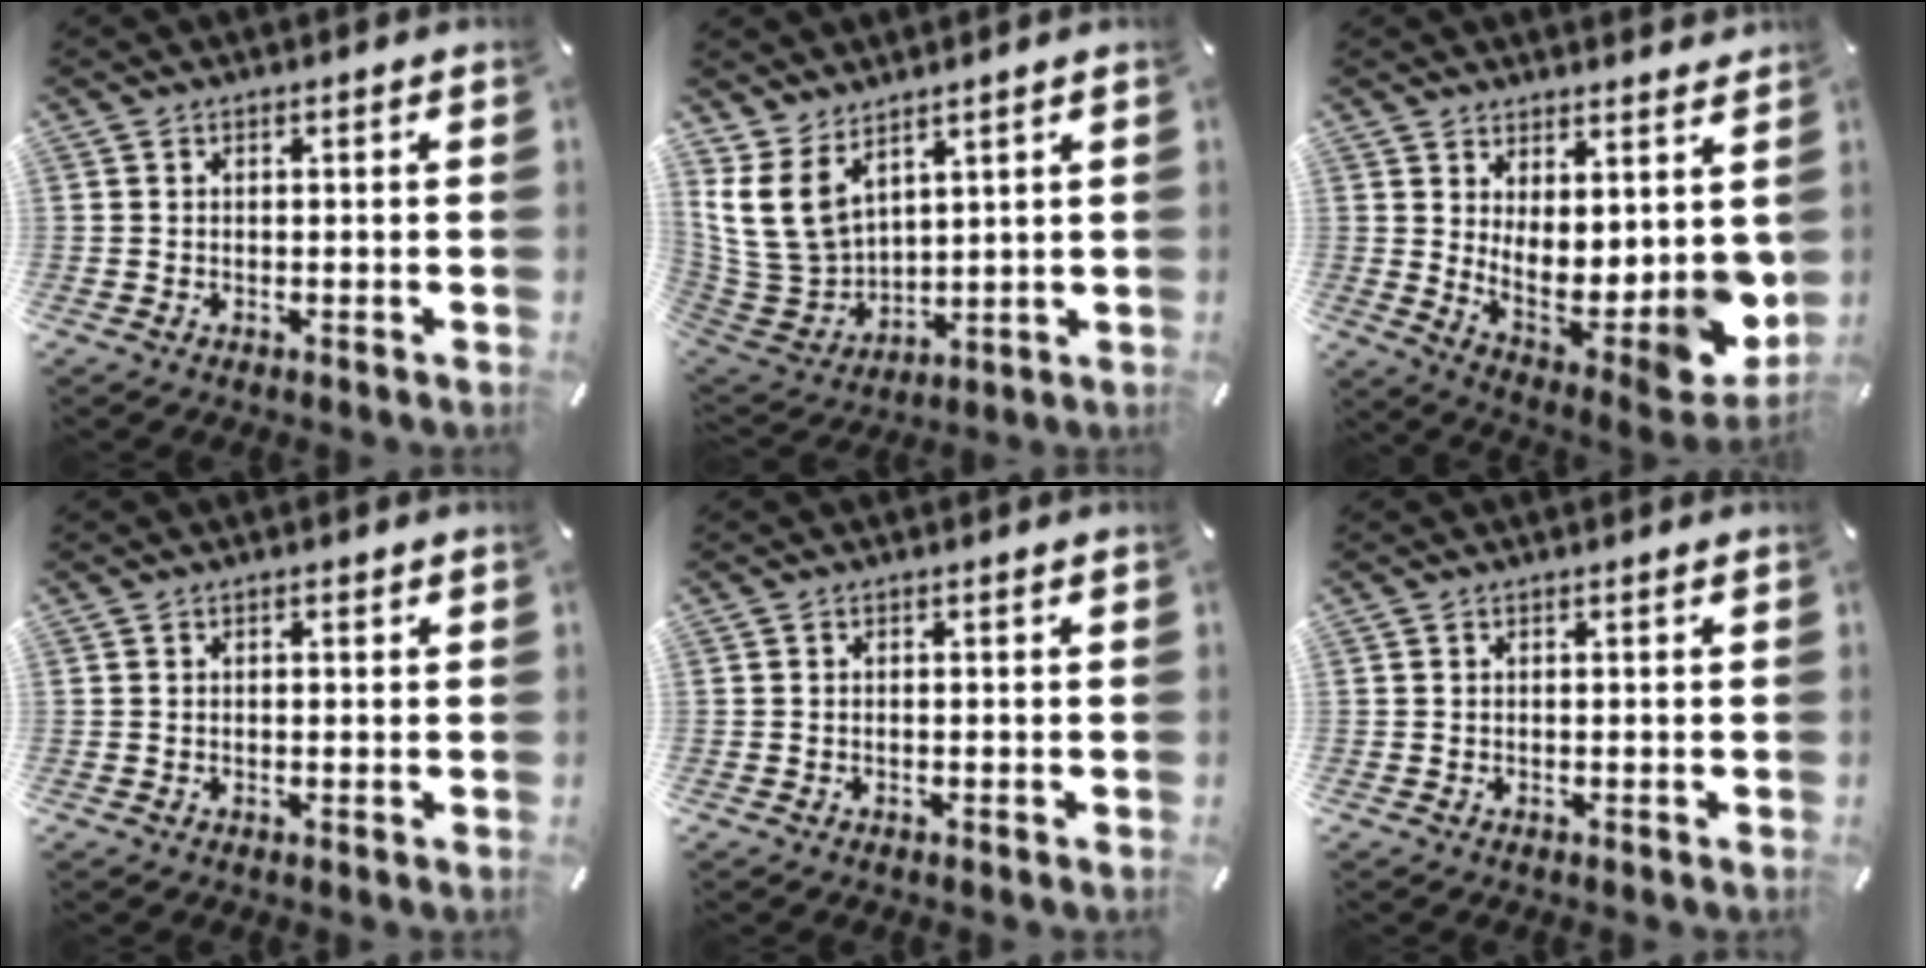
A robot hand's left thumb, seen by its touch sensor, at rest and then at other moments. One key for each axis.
{"total": 11.8, "fx": 6.3, "fy": 8.2, "fz": 5.7, "tx": -0.144, "ty": -0.027, "tz": 0.128}
{"total": 8.7, "fx": 1.2, "fy": 5.1, "fz": 6.9, "tx": -0.061, "ty": -0.052, "tz": 0.035}
{"total": 0.5, "fx": 0.0, "fy": 0.3, "fz": 0.4, "tx": -0.009, "ty": 0.000, "tz": -0.001}
{"total": 0.7, "fx": -0.4, "fy": 0.2, "fz": 0.4, "tx": -0.010, "ty": -0.003, "tz": -0.007}
{"total": 0.0}